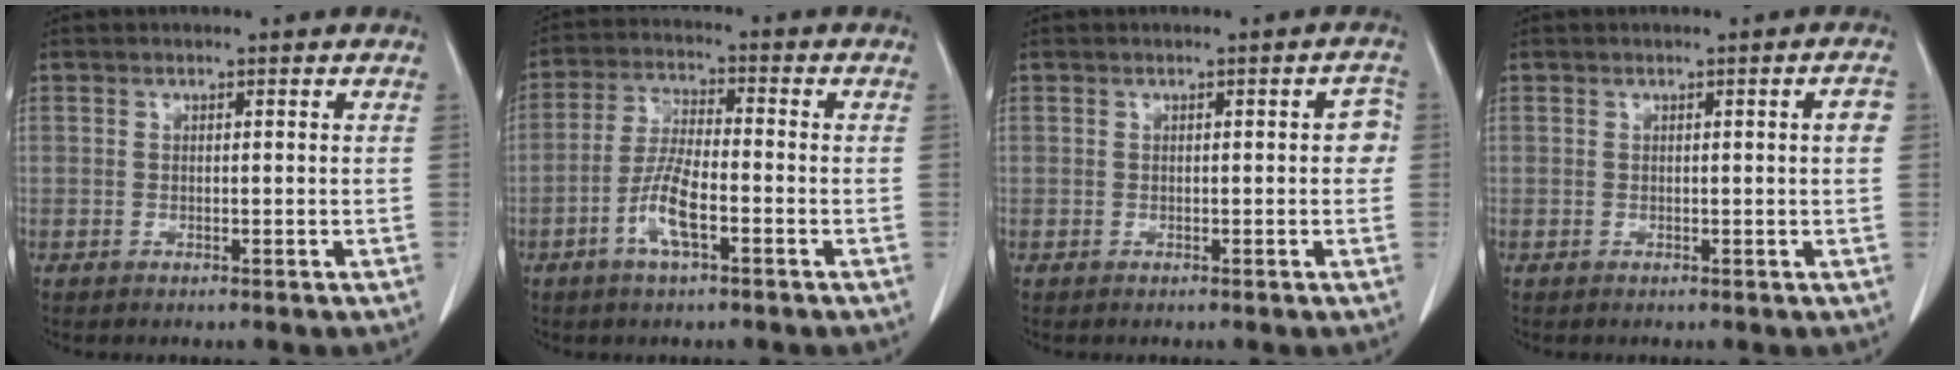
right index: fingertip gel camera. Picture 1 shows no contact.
{"total": 7.0, "force": [-3.0, 1.6, 6.1], "torque": [-0.127, 0.000, -0.061]}
{"total": 2.2, "force": [0.0, 0.9, 2.0], "torque": [-0.010, 0.009, -0.003]}
{"total": 2.0, "force": [0.2, 0.0, 1.9], "torque": [-0.022, 0.005, 0.004]}